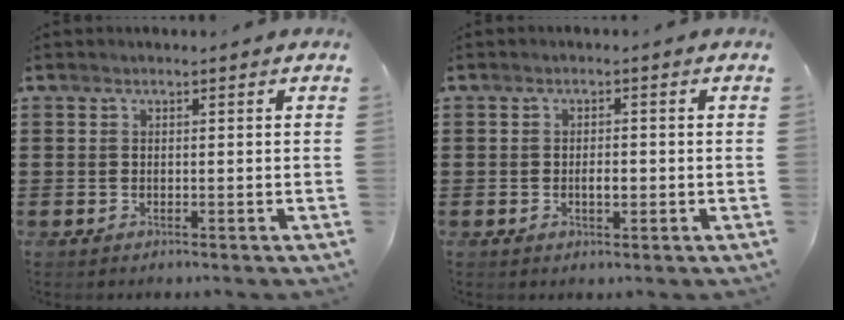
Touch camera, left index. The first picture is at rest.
{"total": 2.0, "force": [-0.2, 0.8, 1.8], "torque": [-0.035, 0.001, -0.005]}